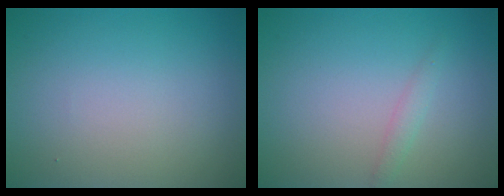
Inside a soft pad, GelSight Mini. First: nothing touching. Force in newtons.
{"total": 1.0, "press": 1.0, "slide": 0.0}